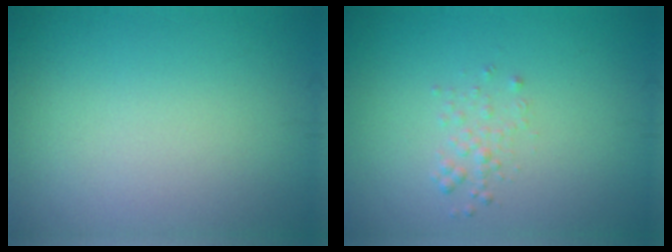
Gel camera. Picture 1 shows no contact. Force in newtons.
{"total": 1.1, "press": 1.1, "slide": 0.1}